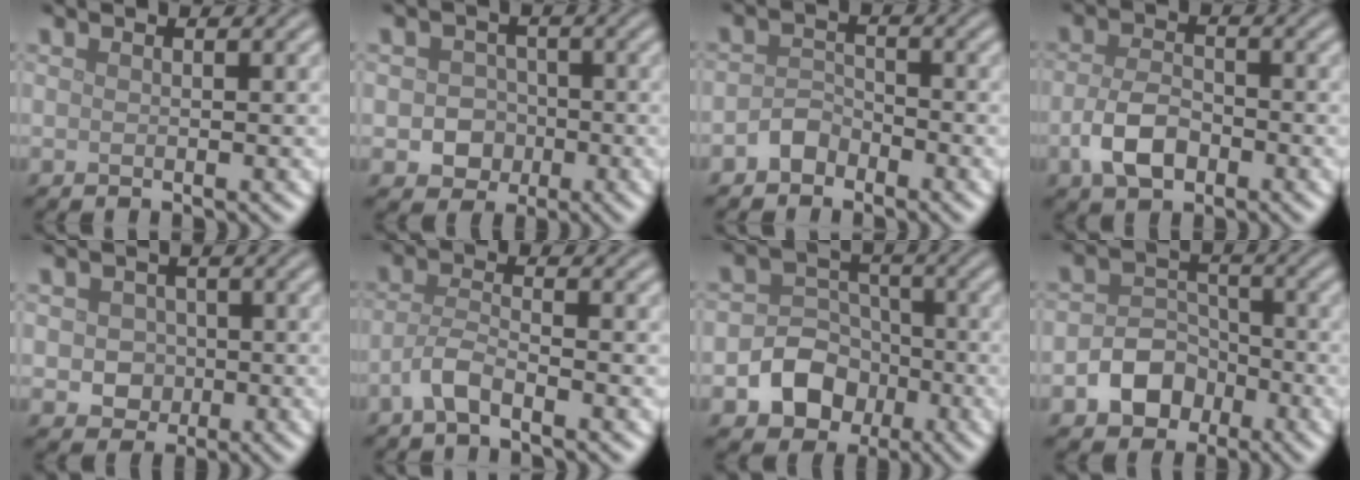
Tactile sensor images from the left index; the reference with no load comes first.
{"total": 3.4, "force": [-0.8, 3.1, 1.4], "torque": [0.004, -0.002, -0.026]}
{"total": 2.1, "force": [-1.5, 1.3, 0.6], "torque": [-0.007, 0.011, -0.031]}
{"total": 4.2, "force": [-1.7, 2.5, 2.9], "torque": [-0.060, -0.001, -0.037]}
{"total": 2.6, "force": [-0.2, 2.4, 1.1], "torque": [-0.005, -0.003, -0.006]}
{"total": 2.6, "force": [-1.6, 0.7, 1.9], "torque": [-0.042, 0.003, -0.042]}
{"total": 5.7, "force": [-2.1, 4.7, 2.4], "torque": [-0.014, 0.001, -0.054]}
{"total": 4.6, "force": [-2.1, 3.6, 2.0], "torque": [-0.021, 0.002, -0.042]}